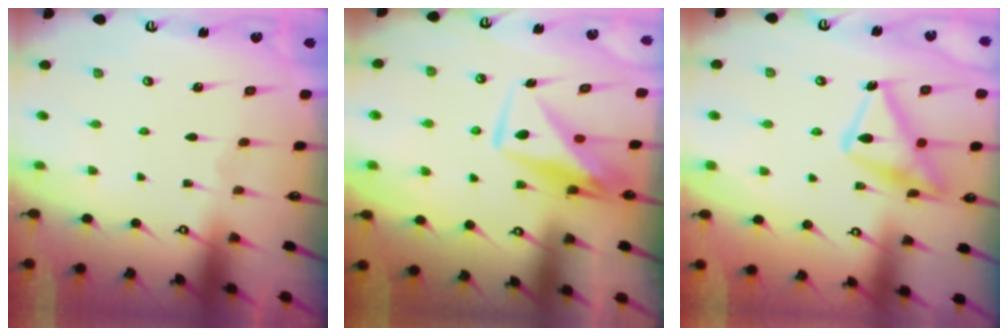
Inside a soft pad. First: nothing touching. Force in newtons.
{"total": 10.9, "press": 10.8, "slide": 0.9}
{"total": 17.0, "press": 16.9, "slide": 0.9}